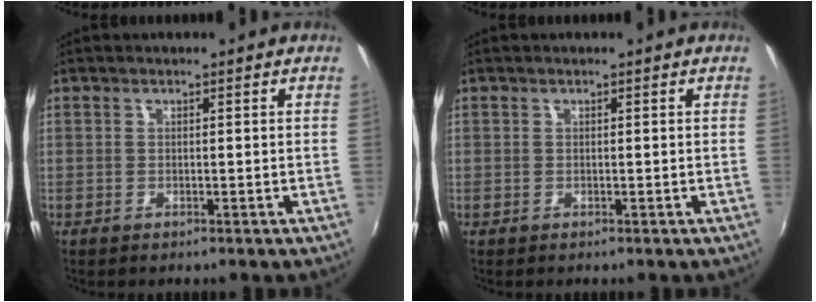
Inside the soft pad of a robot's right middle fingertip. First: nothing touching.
{"total": 0.0}